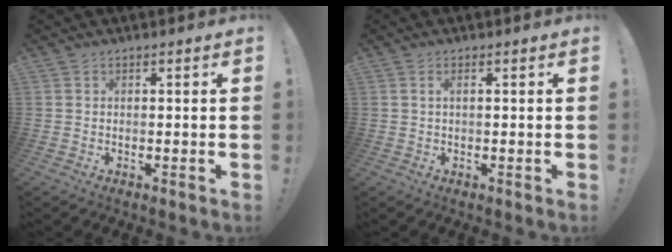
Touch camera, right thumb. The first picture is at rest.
{"total": 1.4, "force": [0.4, 0.1, 1.3], "torque": [-0.027, 0.001, 0.006]}